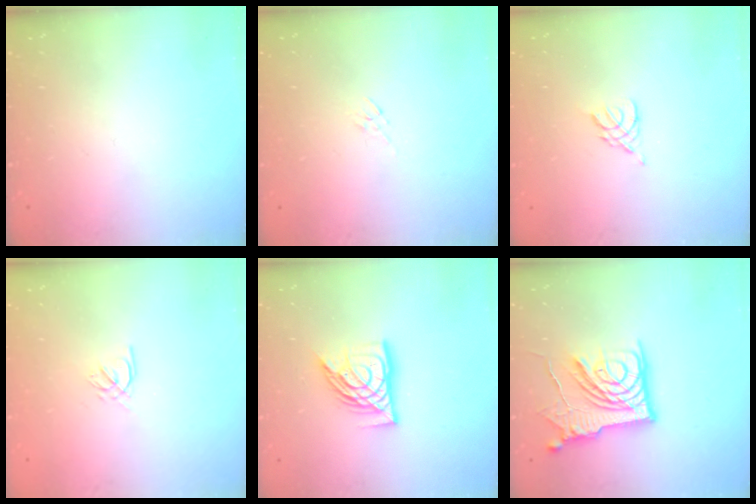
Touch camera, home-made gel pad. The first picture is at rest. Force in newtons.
{"total": 2.7, "press": 2.5, "slide": 0.9}
{"total": 3.0, "press": 3.0, "slide": 0.6}
{"total": 2.1, "press": 2.0, "slide": 0.5}
{"total": 12.1, "press": 12.0, "slide": 1.4}
{"total": 14.2, "press": 14.1, "slide": 1.1}